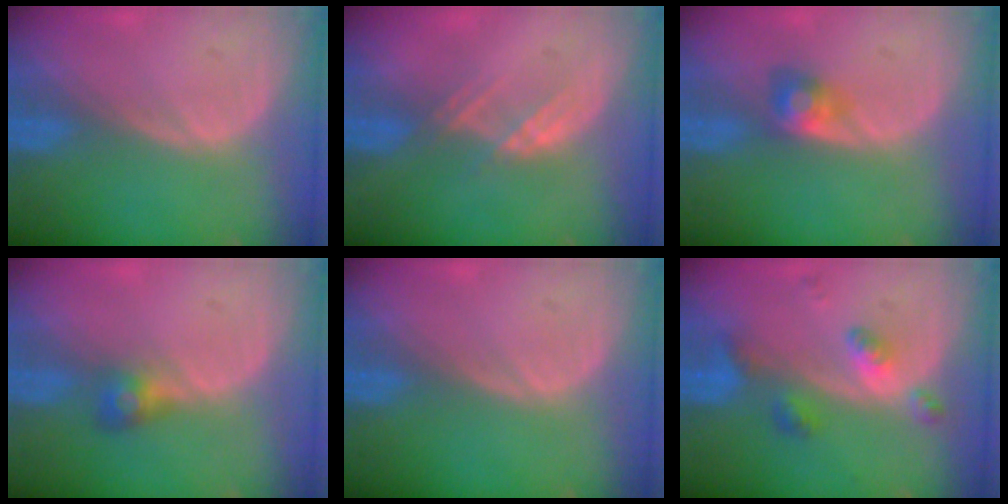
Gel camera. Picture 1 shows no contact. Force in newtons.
{"total": 2.6, "press": 2.5, "slide": 0.7}
{"total": 2.7, "press": 2.7, "slide": 0.1}
{"total": 2.7, "press": 2.6, "slide": 0.8}
{"total": 0.0}
{"total": 5.4, "press": 4.6, "slide": 2.7}